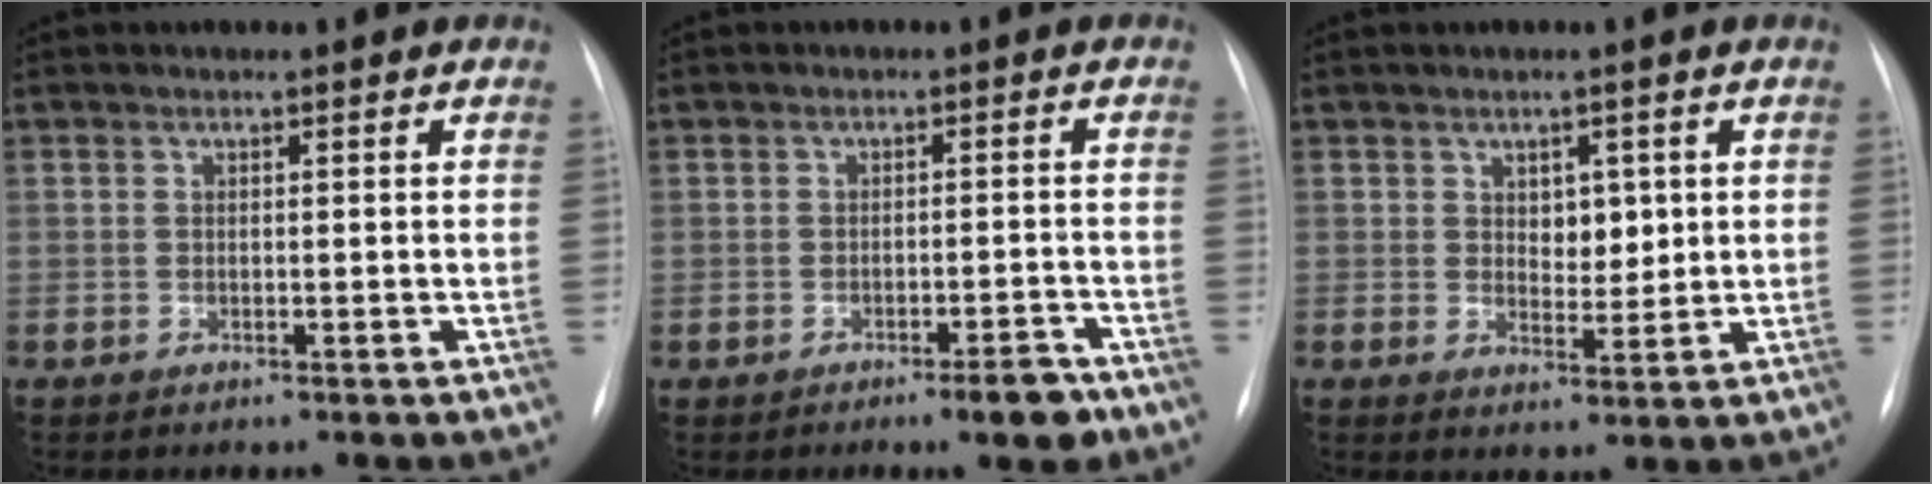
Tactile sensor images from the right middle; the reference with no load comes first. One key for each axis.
{"total": 3.9, "fx": -2.7, "fy": 0.6, "fz": 2.7, "tx": -0.027, "ty": 0.001, "tz": -0.037}
{"total": 3.9, "fx": 1.2, "fy": 2.5, "fz": 2.7, "tx": -0.035, "ty": -0.002, "tz": 0.022}